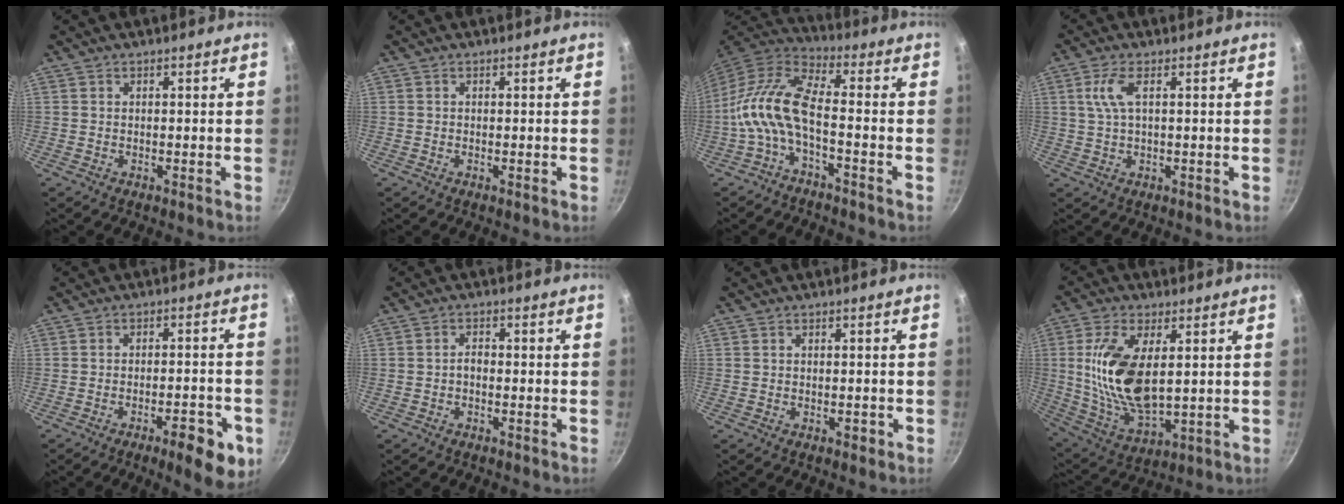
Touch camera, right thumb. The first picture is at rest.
{"total": 0.0}
{"total": 11.6, "force": [-3.2, 4.2, 10.4], "torque": [-0.225, 0.058, -0.073]}
{"total": 4.4, "force": [1.3, 1.5, 3.9], "torque": [-0.104, 0.009, 0.029]}
{"total": 9.2, "force": [-4.5, 2.7, 7.5], "torque": [-0.092, 0.019, -0.058]}
{"total": 1.6, "force": [-0.6, 1.0, 1.1], "torque": [-0.012, 0.008, -0.012]}
{"total": 1.1, "force": [-0.5, 0.6, 0.7], "torque": [-0.004, 0.001, -0.007]}
{"total": 16.4, "force": [2.4, 7.9, 14.2], "torque": [-0.280, -0.018, 0.060]}